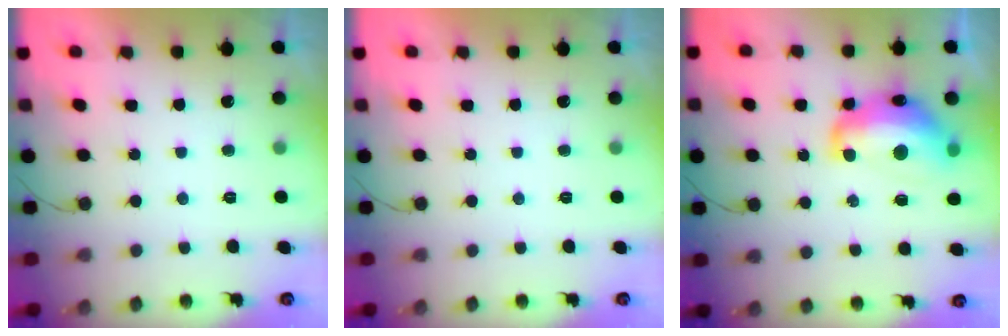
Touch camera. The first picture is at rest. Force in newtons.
{"total": 0.0}
{"total": 15.8, "press": 15.8, "slide": 1.2}